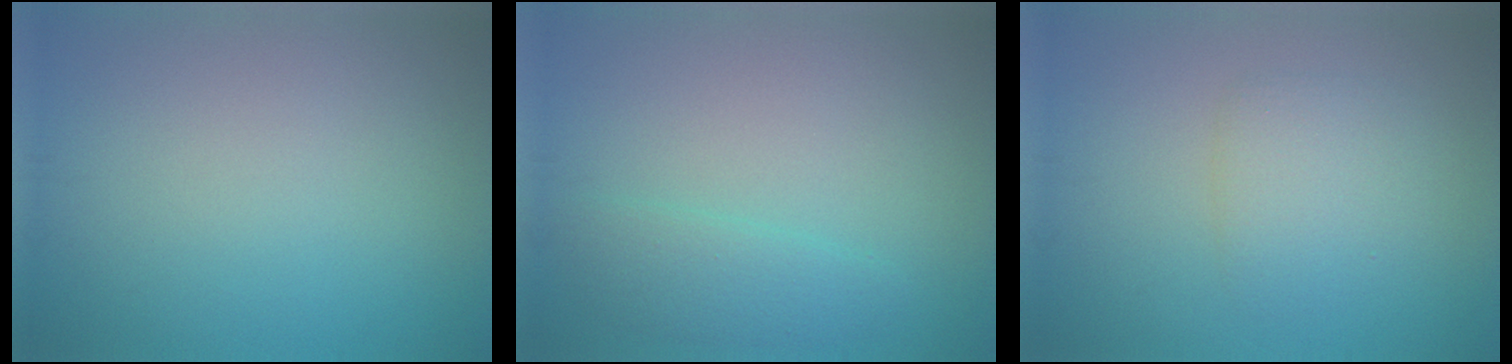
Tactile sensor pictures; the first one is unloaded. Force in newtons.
{"total": 2.2, "press": 2.2, "slide": 0.1}
{"total": 2.5, "press": 2.5, "slide": 0.3}